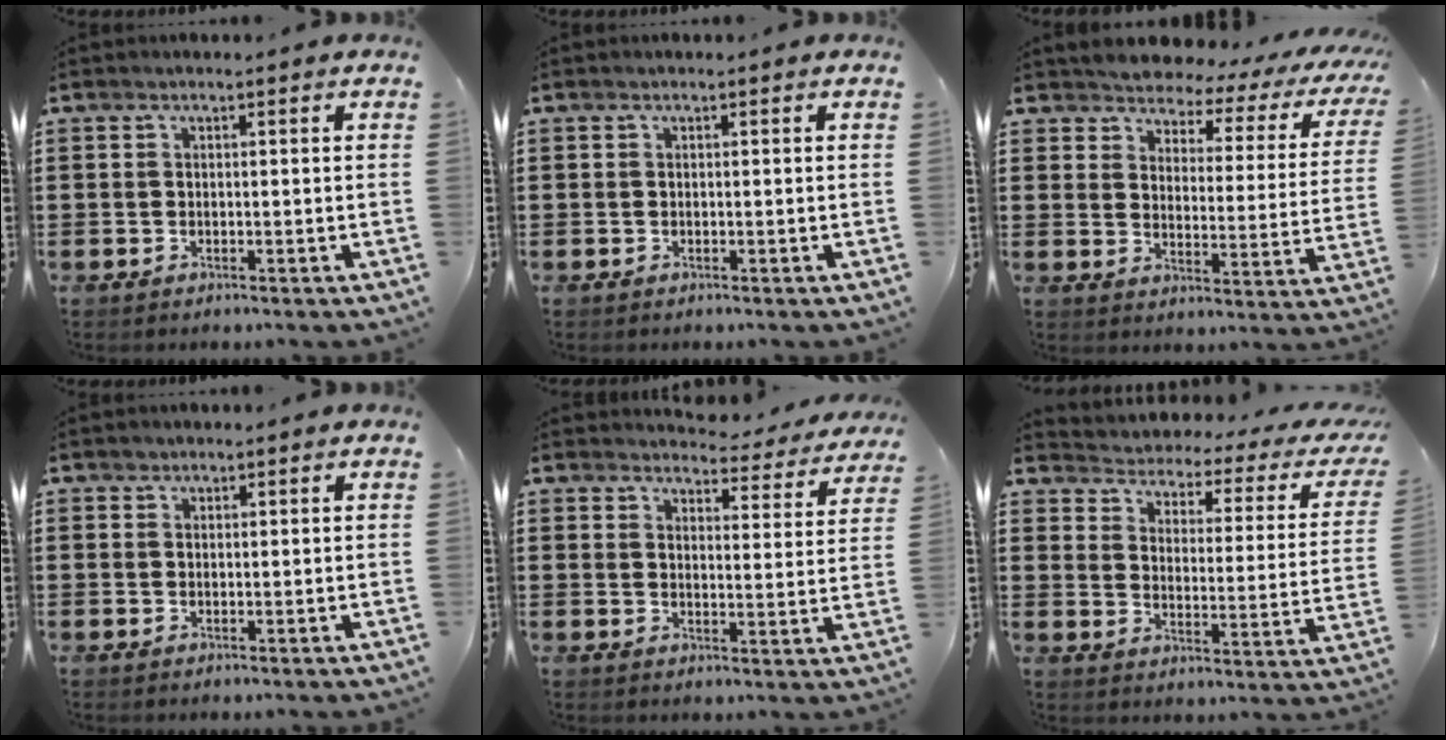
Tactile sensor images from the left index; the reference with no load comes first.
{"total": 0.0}
{"total": 3.1, "force": [3.0, 0.7, 0.2], "torque": [-0.030, -0.029, 0.043]}
{"total": 1.0, "force": [0.8, 0.6, 0.1], "torque": [-0.004, 0.003, 0.015]}
{"total": 4.1, "force": [4.0, 0.4, 0.6], "torque": [-0.024, -0.030, 0.067]}
{"total": 1.6, "force": [1.4, 0.4, 0.6], "torque": [-0.028, -0.021, 0.011]}